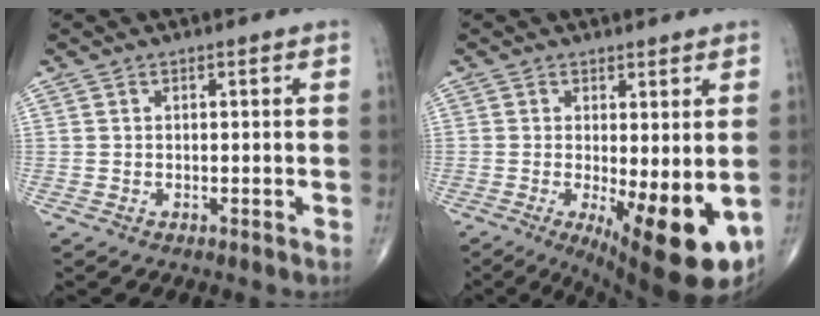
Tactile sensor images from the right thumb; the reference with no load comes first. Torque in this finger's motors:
{"motor_torque": [0.19, 1.28, 0.26, -0.10, 0.11]}